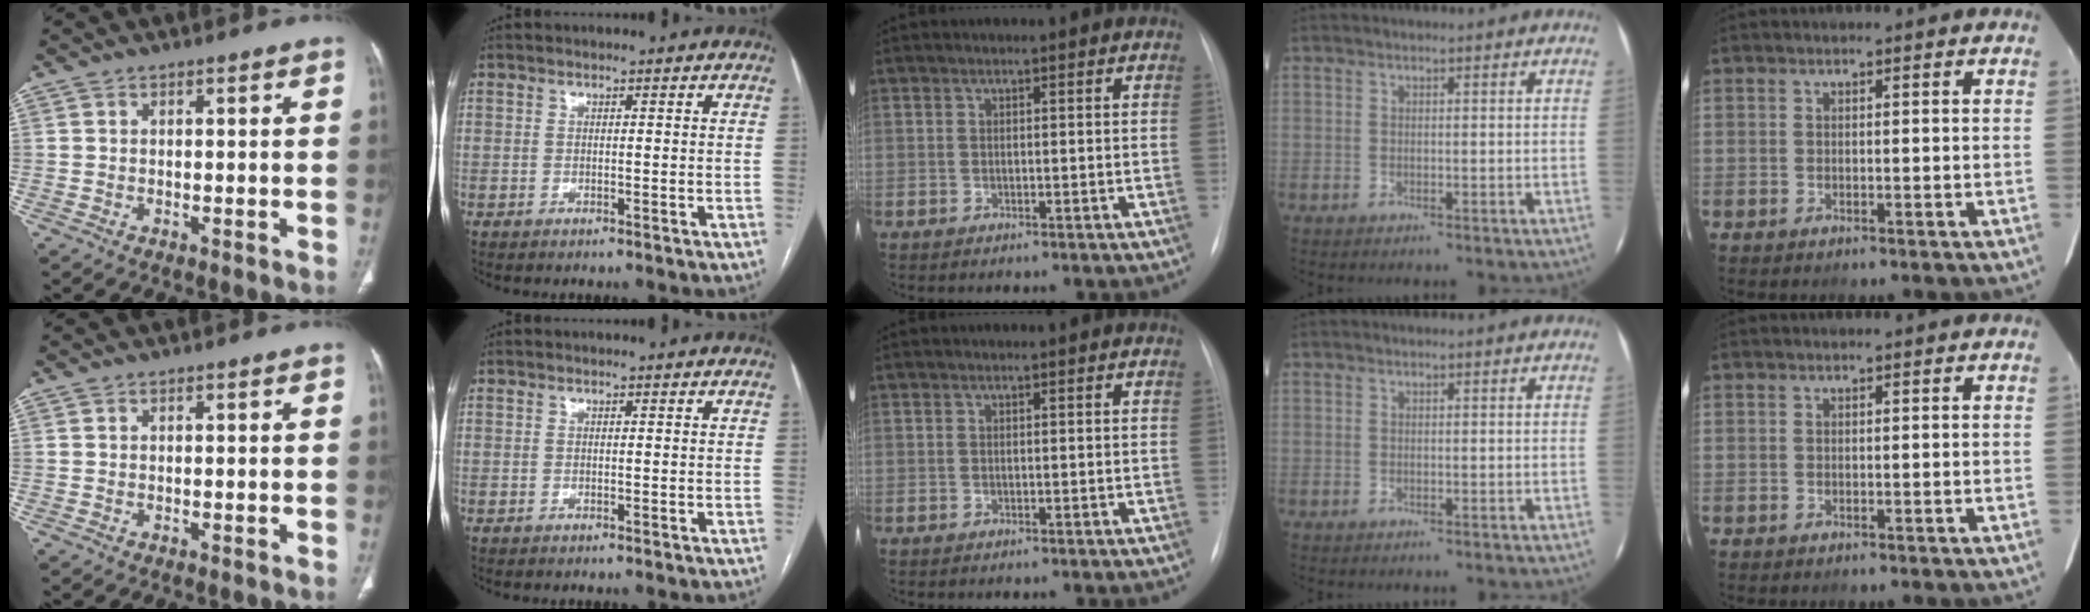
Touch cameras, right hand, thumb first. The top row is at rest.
{}